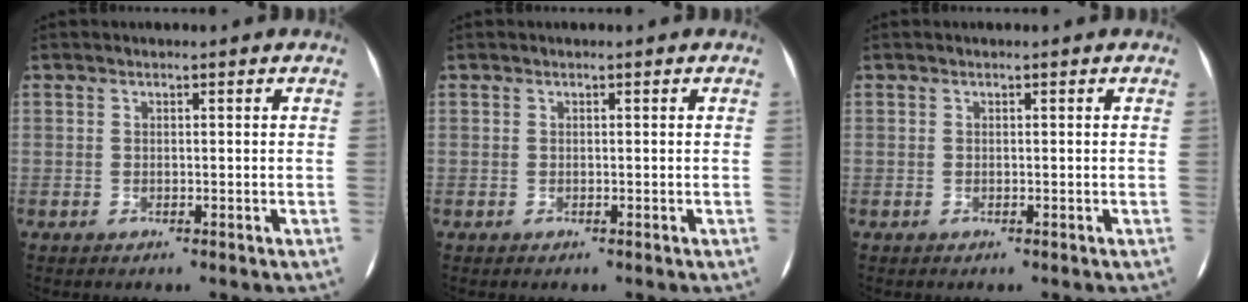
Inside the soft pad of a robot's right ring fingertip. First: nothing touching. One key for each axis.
{"total": 0.0}
{"total": 0.0}